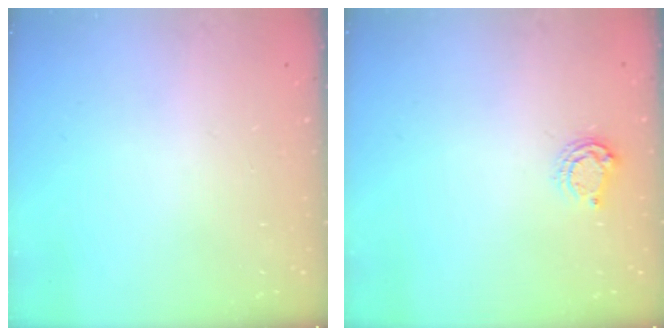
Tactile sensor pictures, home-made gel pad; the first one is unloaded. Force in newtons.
{"total": 5.8, "press": 5.7, "slide": 0.7}